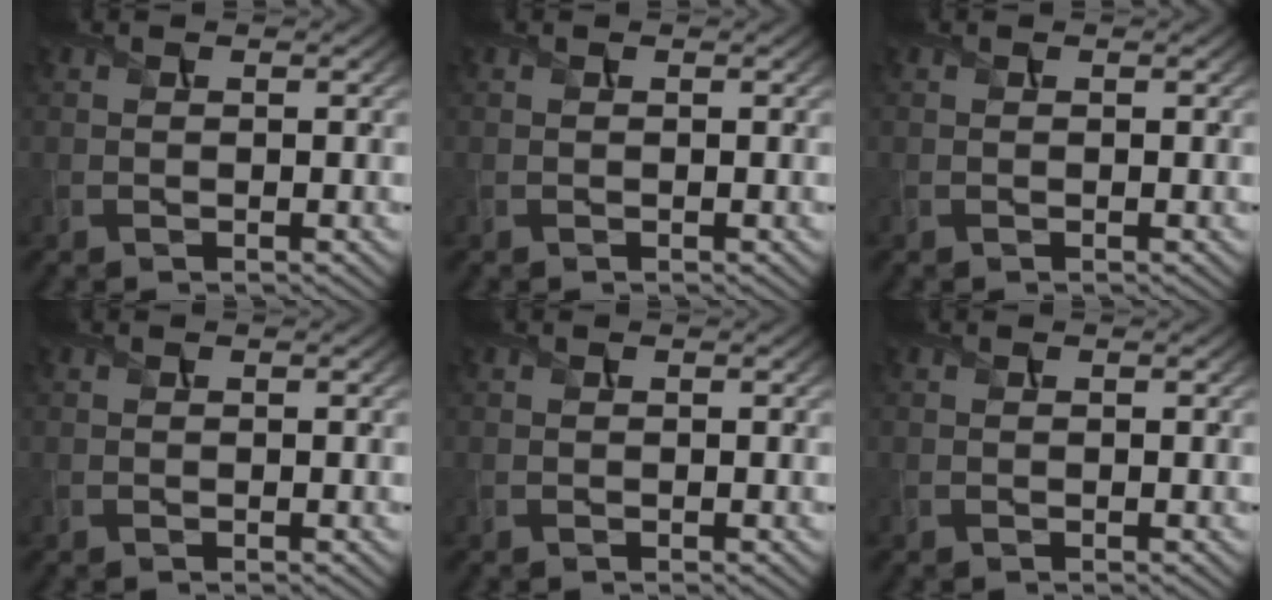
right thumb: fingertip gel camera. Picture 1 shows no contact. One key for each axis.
{"total": 0.0}
{"total": 0.0}
{"total": 0.0}
{"total": 0.0}
{"total": 0.0}